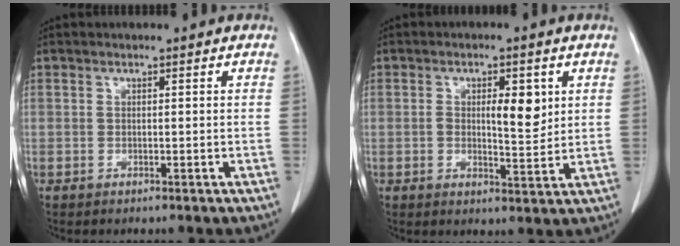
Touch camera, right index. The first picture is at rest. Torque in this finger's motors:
{"motor_torque": [0.25, 0.08, 0.13, 0.06]}